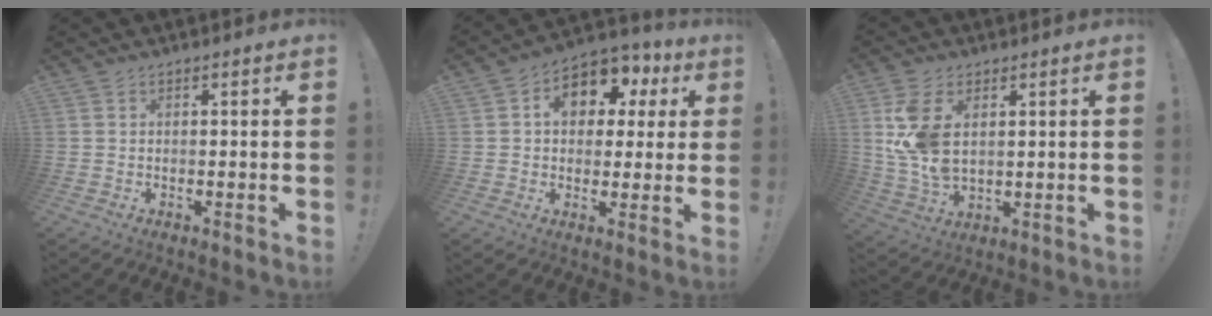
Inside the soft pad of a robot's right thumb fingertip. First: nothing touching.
{"total": 11.4, "force": [3.8, 8.3, 6.9], "torque": [-0.091, -0.014, 0.070]}
{"total": 11.7, "force": [3.5, 6.9, 8.9], "torque": [-0.174, -0.021, 0.064]}